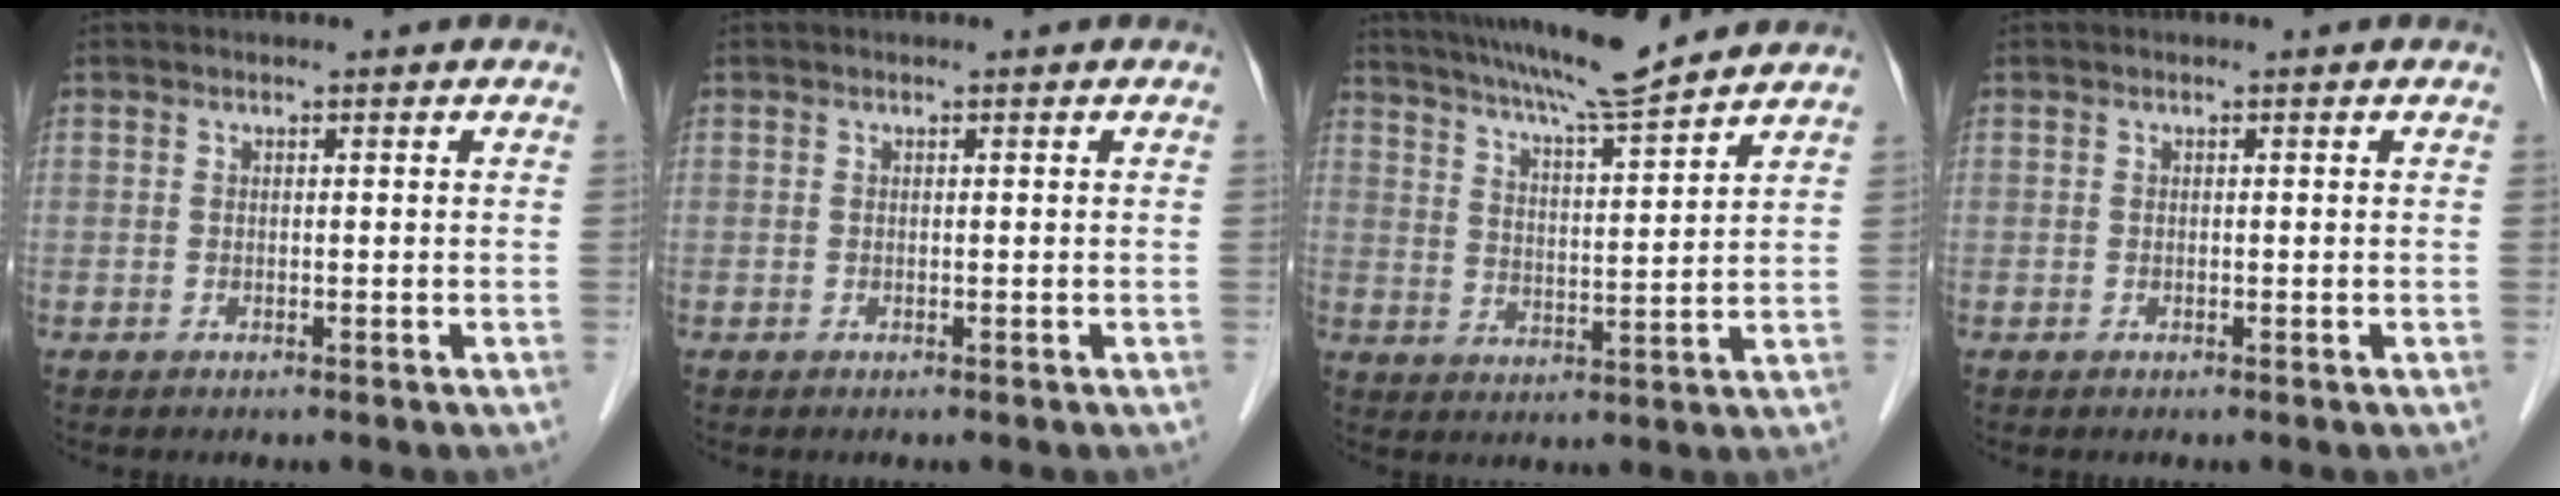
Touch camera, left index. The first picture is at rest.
{"total": 0.0}
{"total": 13.2, "force": [11.8, -0.3, 5.9], "torque": [-0.109, 0.008, 0.185]}
{"total": 0.0}